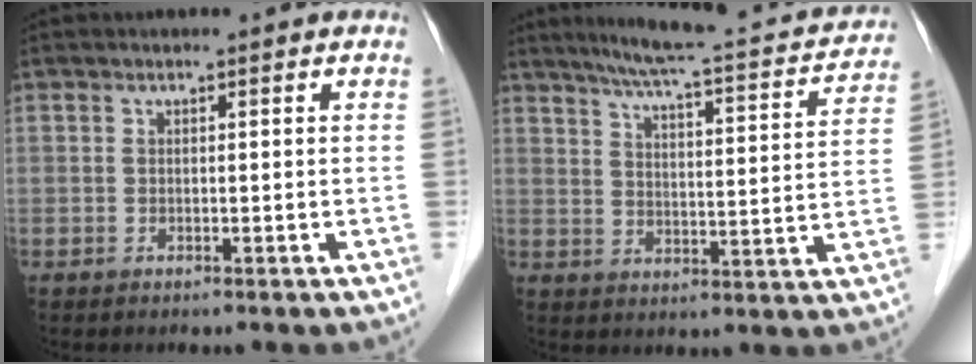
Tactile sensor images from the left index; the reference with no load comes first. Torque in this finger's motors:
{"motor_torque": [0.54, -0.92, 0.13, 0.05]}